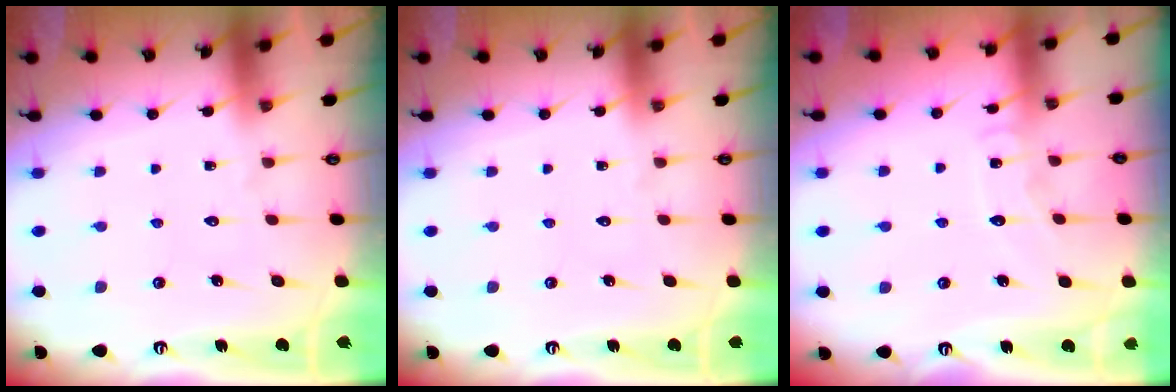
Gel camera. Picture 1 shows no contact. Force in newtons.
{"total": 0.0}
{"total": 5.9, "press": 5.9, "slide": 0.7}